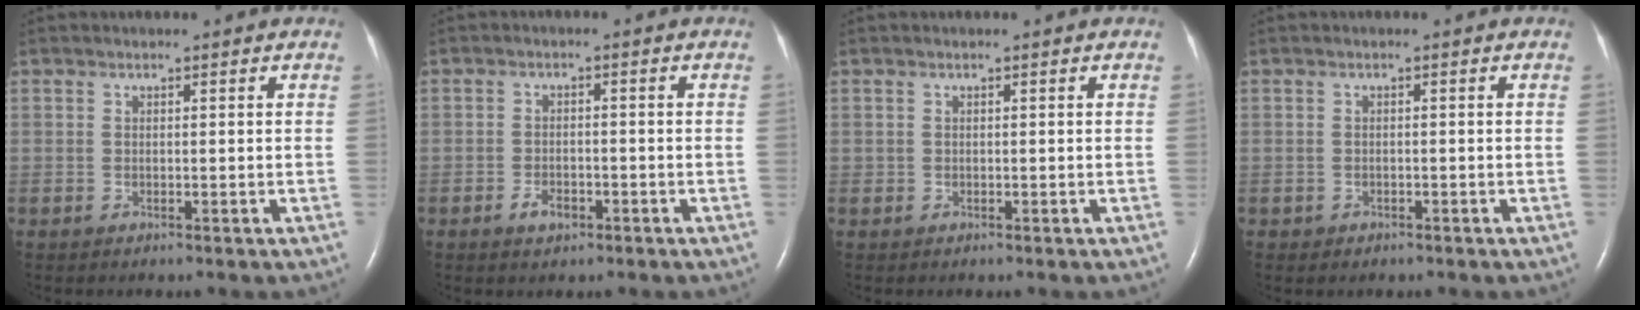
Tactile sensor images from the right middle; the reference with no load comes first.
{"total": 2.7, "force": [-1.6, 1.5, 1.6], "torque": [-0.032, 0.002, -0.023]}
{"total": 0.0}
{"total": 0.8, "force": [-0.5, 0.6, 0.1], "torque": [-0.007, 0.003, -0.006]}